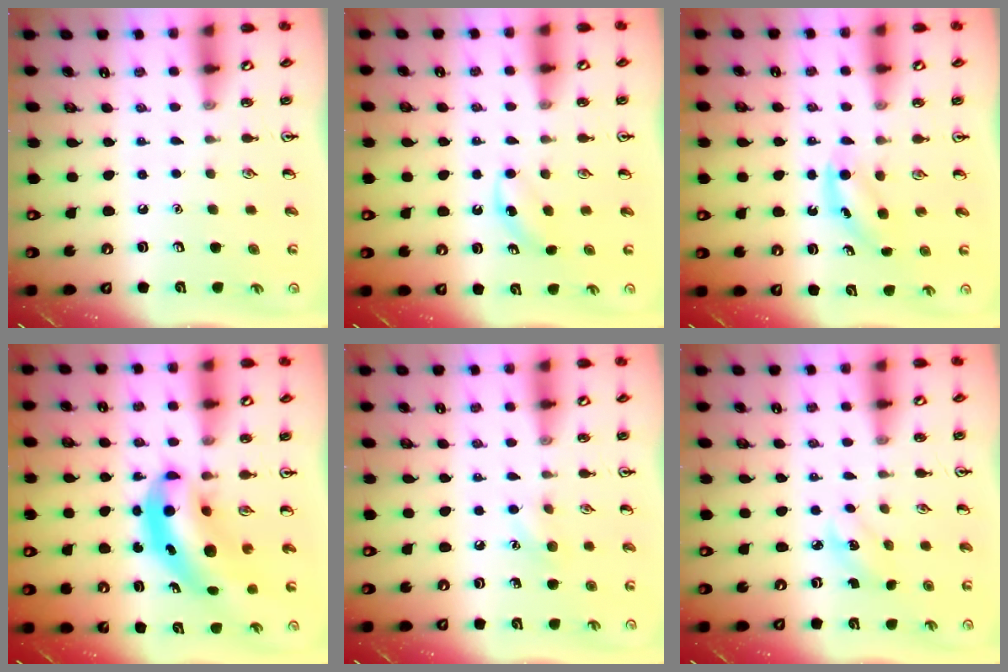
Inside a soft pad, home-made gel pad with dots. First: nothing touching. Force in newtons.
{"total": 3.3, "press": 3.0, "slide": 1.3}
{"total": 4.0, "press": 3.9, "slide": 0.9}
{"total": 7.9, "press": 7.5, "slide": 2.3}
{"total": 7.1, "press": 6.9, "slide": 1.8}
{"total": 2.6, "press": 2.5, "slide": 0.8}